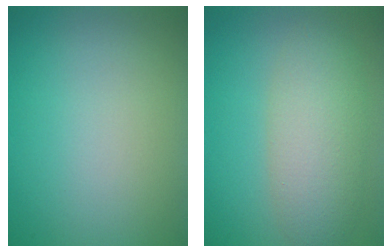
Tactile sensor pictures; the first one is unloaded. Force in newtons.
{"total": 5.4, "press": 5.4, "slide": 0.2}